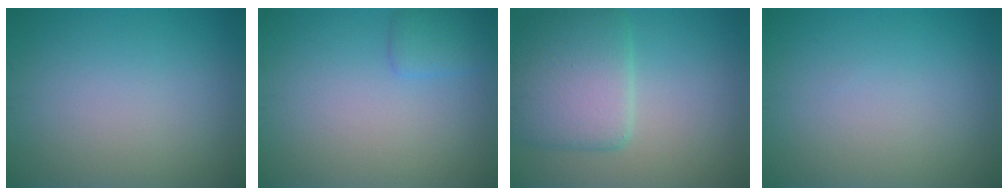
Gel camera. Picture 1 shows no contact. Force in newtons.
{"total": 1.6, "press": 1.6, "slide": 0.1}
{"total": 6.3, "press": 6.2, "slide": 0.5}
{"total": 0.0}